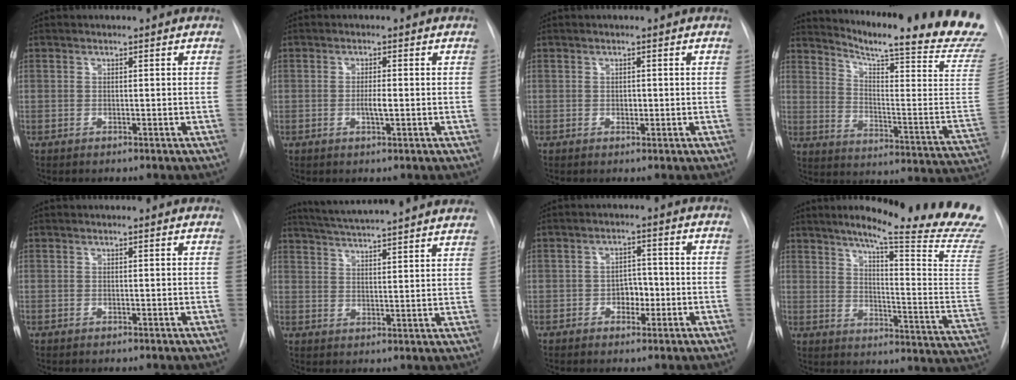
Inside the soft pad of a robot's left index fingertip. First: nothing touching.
{"total": 2.1, "force": [-0.9, 0.2, 1.9], "torque": [-0.036, -0.007, -0.015]}
{"total": 0.9, "force": [-0.6, 0.5, 0.4], "torque": [-0.004, -0.004, -0.010]}
{"total": 25.0, "force": [21.8, -0.7, 12.2], "torque": [-0.190, -0.125, 0.272]}
{"total": 0.9, "force": [0.8, 0.1, 0.3], "torque": [-0.011, -0.002, 0.002]}
{"total": 22.3, "force": [20.1, 0.7, 9.6], "torque": [-0.159, -0.014, 0.262]}
{"total": 3.5, "force": [-1.6, 2.3, 2.2], "torque": [-0.025, 0.001, -0.023]}
{"total": 27.2, "force": [22.8, -0.9, 14.7], "torque": [-0.170, -0.126, 0.280]}